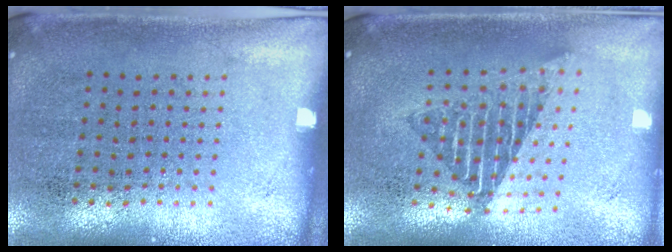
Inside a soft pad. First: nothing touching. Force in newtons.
{"total": 1.6, "press": 1.4, "slide": 0.9}